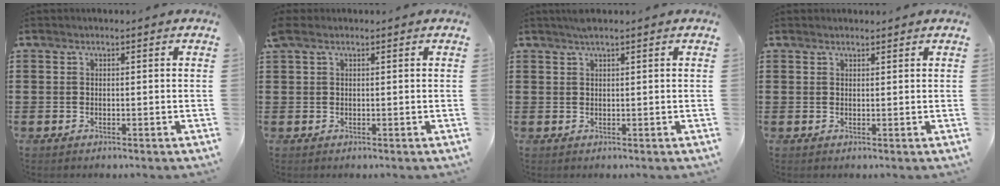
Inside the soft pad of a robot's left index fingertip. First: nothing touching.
{"total": 1.5, "force": [0.7, 0.8, 1.1], "torque": [-0.024, 0.005, 0.012]}
{"total": 1.5, "force": [1.2, 0.1, 0.9], "torque": [-0.021, 0.001, 0.022]}
{"total": 1.0, "force": [1.0, 0.2, 0.1], "torque": [-0.004, 0.001, 0.020]}